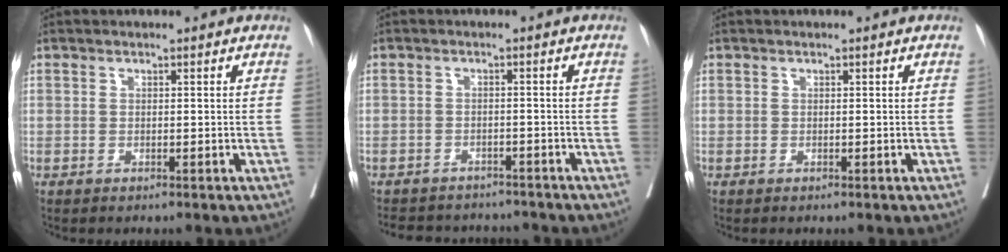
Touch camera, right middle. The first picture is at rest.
{"total": 9.3, "force": [-8.7, 2.7, 1.8], "torque": [-0.031, 0.010, -0.110]}
{"total": 0.0}